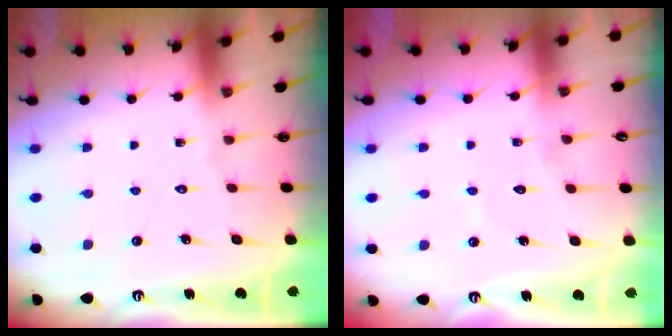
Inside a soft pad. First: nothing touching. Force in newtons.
{"total": 4.7, "press": 4.7, "slide": 0.3}